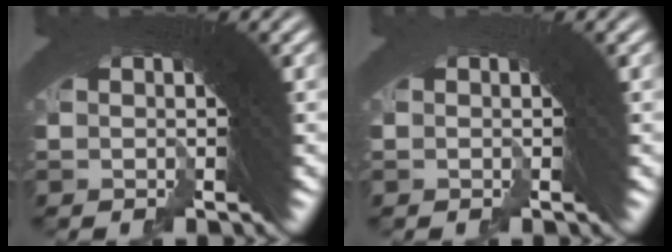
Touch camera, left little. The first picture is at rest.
{"total": 0.7, "force": [-0.6, 0.0, -0.4], "torque": [0.011, 0.008, -0.017]}